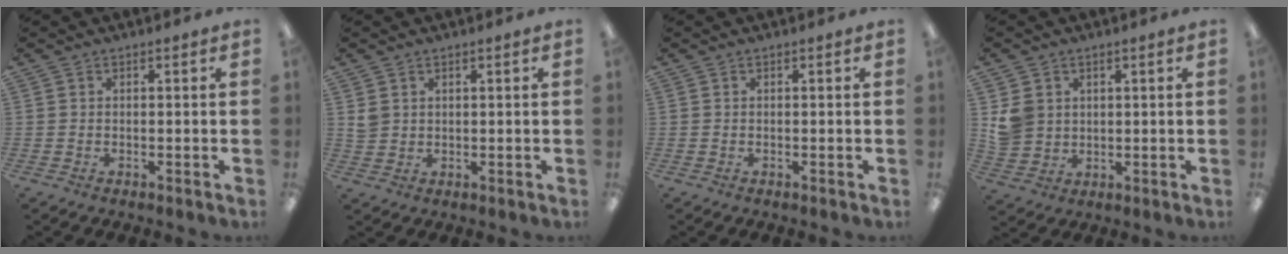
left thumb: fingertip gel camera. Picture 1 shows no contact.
{"total": 2.7, "force": [1.3, 2.2, 0.6], "torque": [-0.008, -0.001, 0.024]}
{"total": 0.0}
{"total": 5.8, "force": [2.2, 5.3, 1.1], "torque": [-0.021, 0.003, 0.043]}